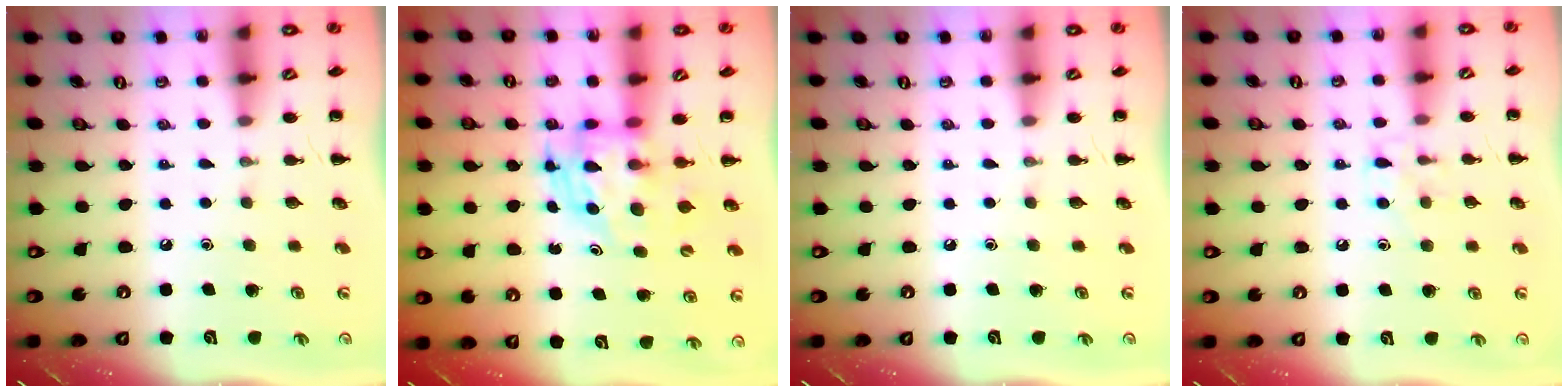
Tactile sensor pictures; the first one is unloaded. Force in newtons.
{"total": 5.5, "press": 5.3, "slide": 1.4}
{"total": 0.0}
{"total": 6.5, "press": 6.3, "slide": 1.5}